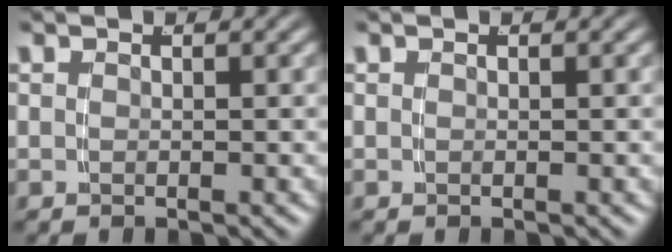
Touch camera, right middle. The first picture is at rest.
{"total": 0.0}